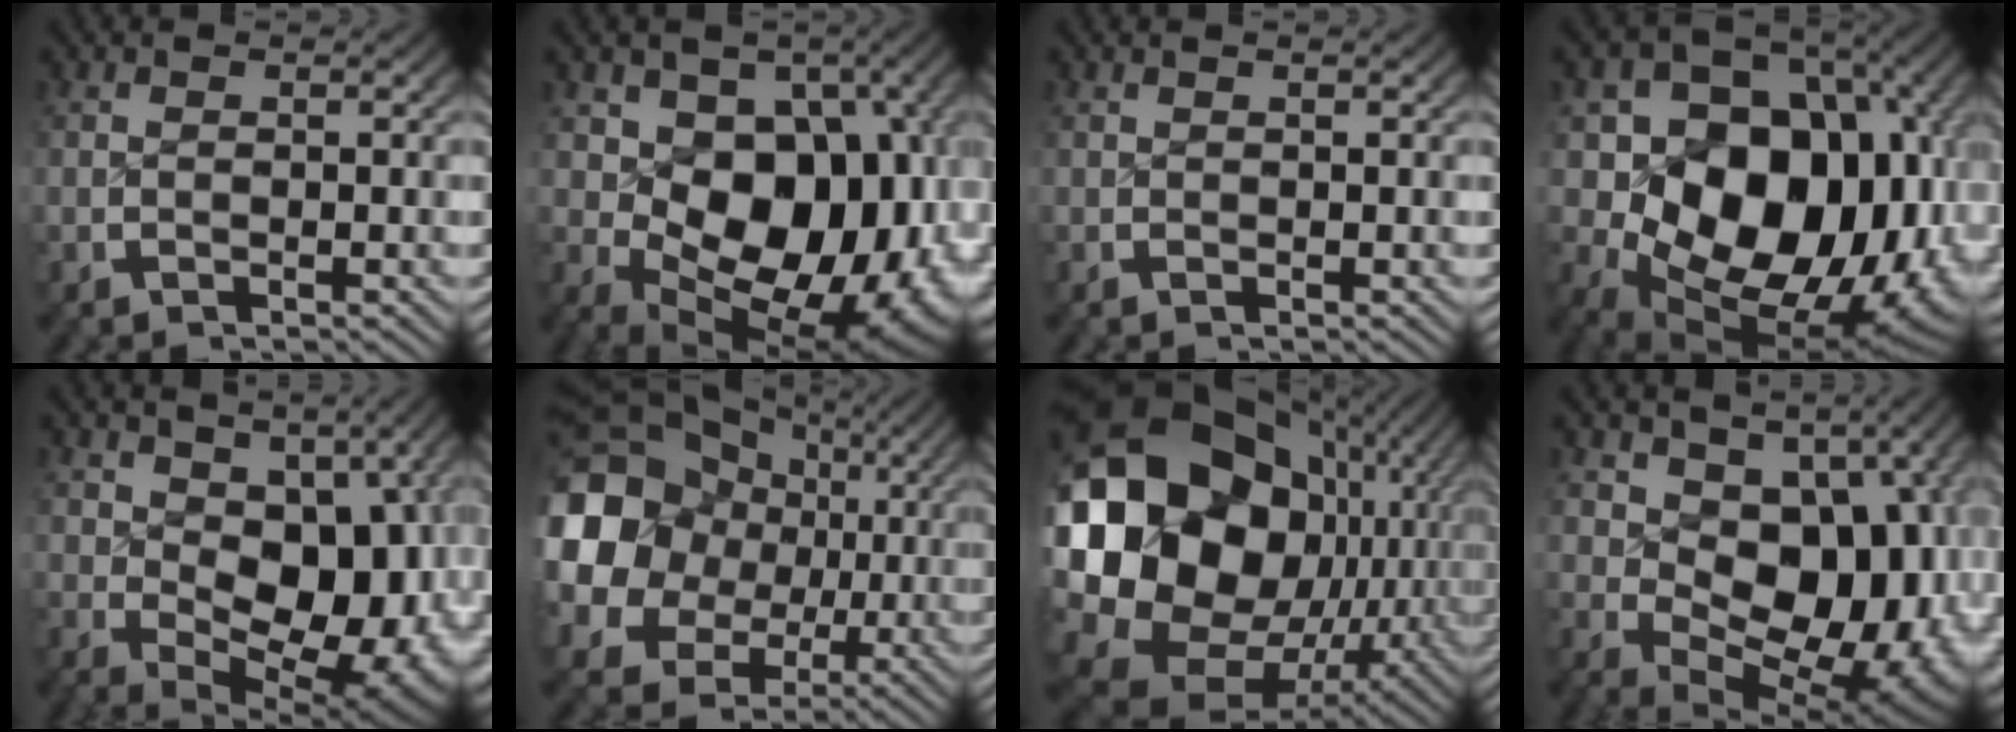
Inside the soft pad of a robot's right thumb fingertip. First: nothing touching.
{"total": 19.6, "force": [-1.1, 13.4, 14.3], "torque": [-0.245, -0.078, 0.023]}
{"total": 0.0}
{"total": 25.4, "force": [-2.0, 17.9, 18.0], "torque": [-0.305, -0.068, -0.004]}
{"total": 13.0, "force": [0.0, 8.9, 9.6], "torque": [-0.161, -0.066, 0.033]}
{"total": 16.5, "force": [0.1, 14.1, 8.6], "torque": [-0.221, -0.066, 0.026]}
{"total": 30.2, "force": [-0.7, 21.4, 21.4], "torque": [-0.421, -0.068, 0.024]}
{"total": 15.4, "force": [-0.8, 10.7, 11.1], "torque": [-0.191, -0.070, 0.021]}